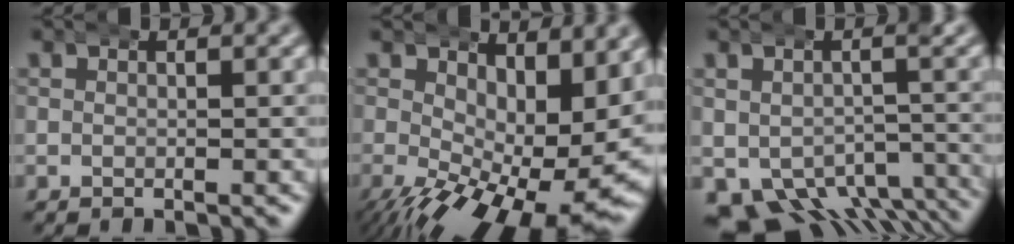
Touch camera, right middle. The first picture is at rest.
{"total": 10.4, "force": [-2.8, 5.0, 8.7], "torque": [-0.127, -0.062, -0.011]}
{"total": 10.0, "force": [-6.6, 6.0, 4.4], "torque": [-0.072, -0.048, -0.096]}